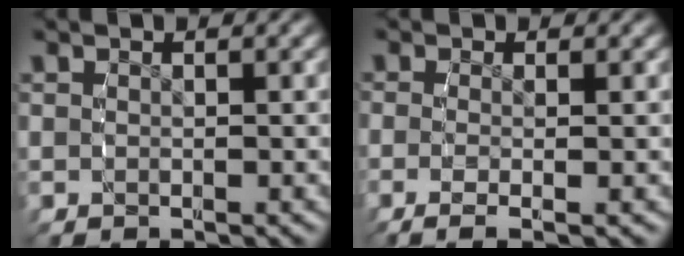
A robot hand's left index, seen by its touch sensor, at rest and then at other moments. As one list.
[{"total": 3.1, "force": [-1.6, 0.7, 2.6], "torque": [-0.061, -0.019, -0.017]}]